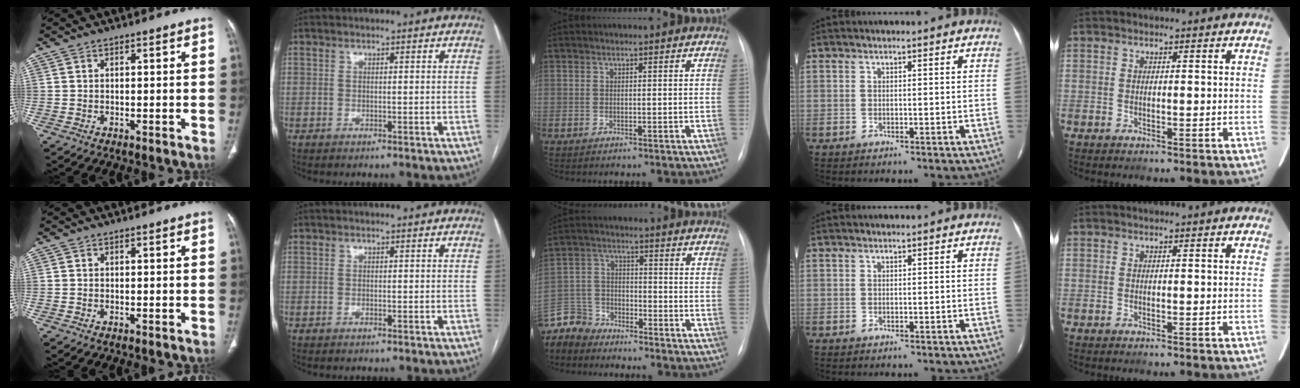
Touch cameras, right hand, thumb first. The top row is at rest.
{"middle": {"total": 9.8, "force": [-9.0, 3.9, 0.2], "torque": [-0.019, 0.009, -0.180]}}